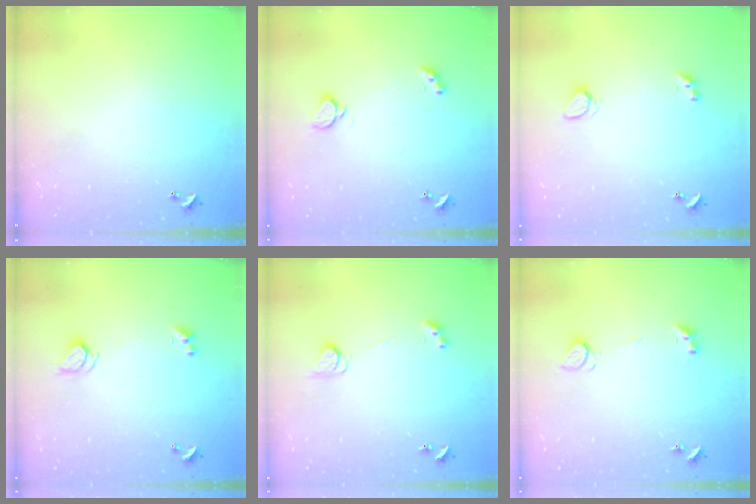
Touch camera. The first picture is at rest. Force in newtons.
{"total": 1.8, "press": 1.6, "slide": 0.8}
{"total": 2.1, "press": 2.0, "slide": 0.6}
{"total": 2.3, "press": 2.3, "slide": 0.2}
{"total": 2.5, "press": 2.4, "slide": 0.3}
{"total": 2.4, "press": 2.3, "slide": 0.6}